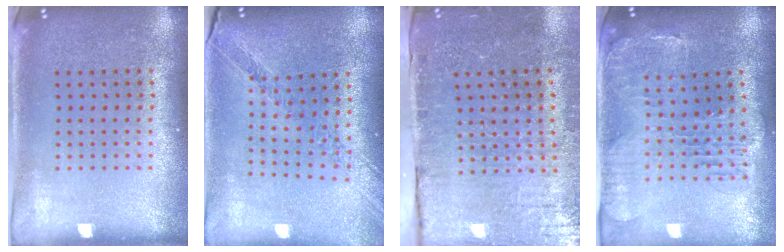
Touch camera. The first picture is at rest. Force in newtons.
{"total": 1.1, "press": 1.1, "slide": 0.2}
{"total": 4.3, "press": 4.1, "slide": 1.2}
{"total": 1.4, "press": 1.3, "slide": 0.3}